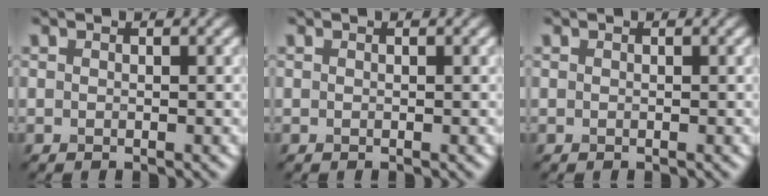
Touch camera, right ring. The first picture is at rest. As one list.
[{"total": 0.0}, {"total": 0.0}]